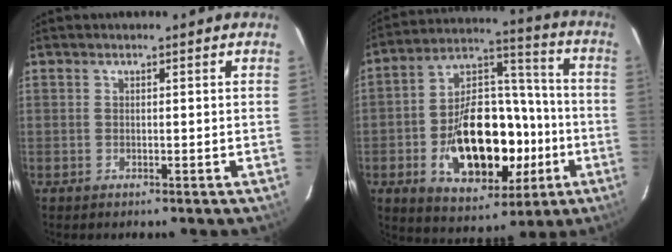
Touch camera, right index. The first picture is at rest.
{"total": 21.9, "force": [-5.9, 12.6, 16.9], "torque": [-0.308, 0.035, -0.076]}